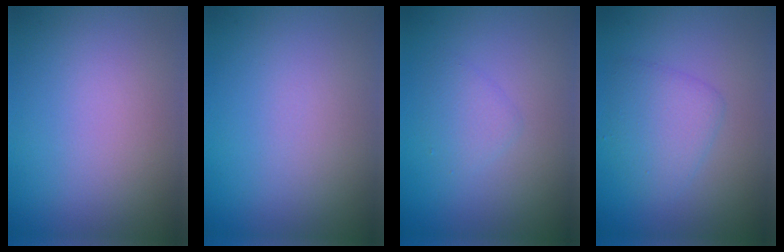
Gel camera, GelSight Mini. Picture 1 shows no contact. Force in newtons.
{"total": 0.0}
{"total": 1.5, "press": 1.5, "slide": 0.1}
{"total": 2.9, "press": 2.9, "slide": 0.1}